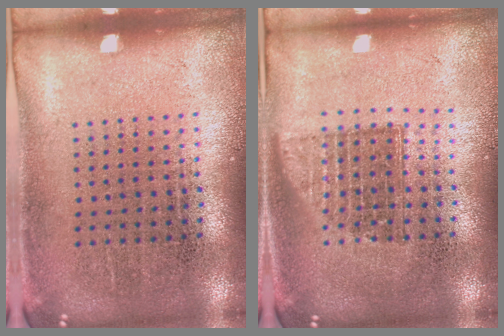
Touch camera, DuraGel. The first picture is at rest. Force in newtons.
{"total": 1.4, "press": 1.1, "slide": 0.8}